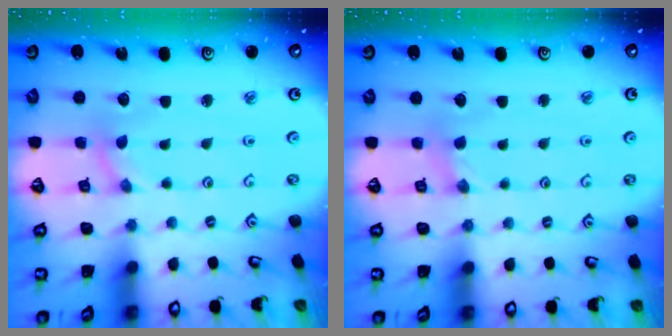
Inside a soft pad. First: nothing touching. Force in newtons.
{"total": 1.9, "press": 1.8, "slide": 0.4}